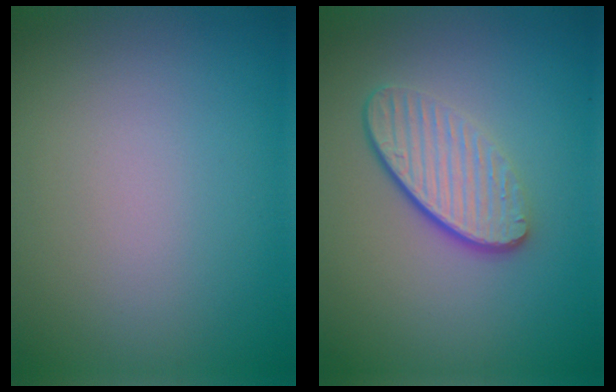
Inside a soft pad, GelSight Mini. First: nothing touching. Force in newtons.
{"total": 4.3, "press": 3.1, "slide": 3.0}